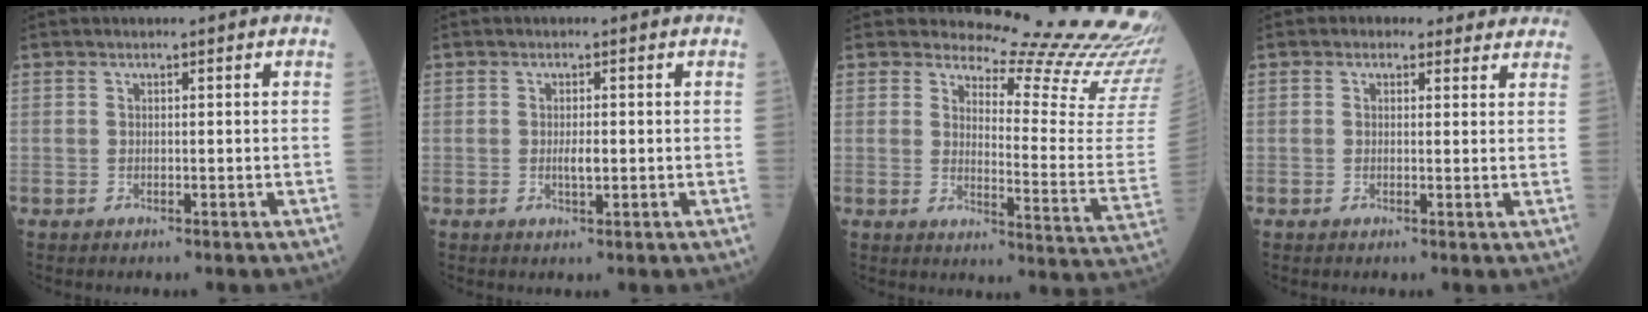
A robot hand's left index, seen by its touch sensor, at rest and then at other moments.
{"total": 1.8, "force": [-0.2, 0.5, 1.8], "torque": [-0.034, 0.000, -0.002]}
{"total": 20.7, "force": [20.2, 1.4, 4.4], "torque": [-0.053, -0.153, 0.216]}
{"total": 5.2, "force": [4.3, 2.9, 0.8], "torque": [0.004, 0.013, 0.036]}